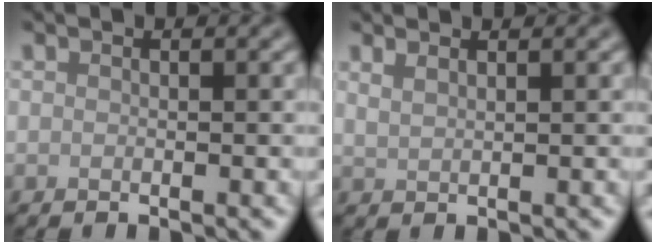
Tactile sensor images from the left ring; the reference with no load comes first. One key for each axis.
{"total": 1.8, "fx": 1.4, "fy": 0.7, "fz": 1.0, "tx": -0.009, "ty": 0.000, "tz": 0.015}